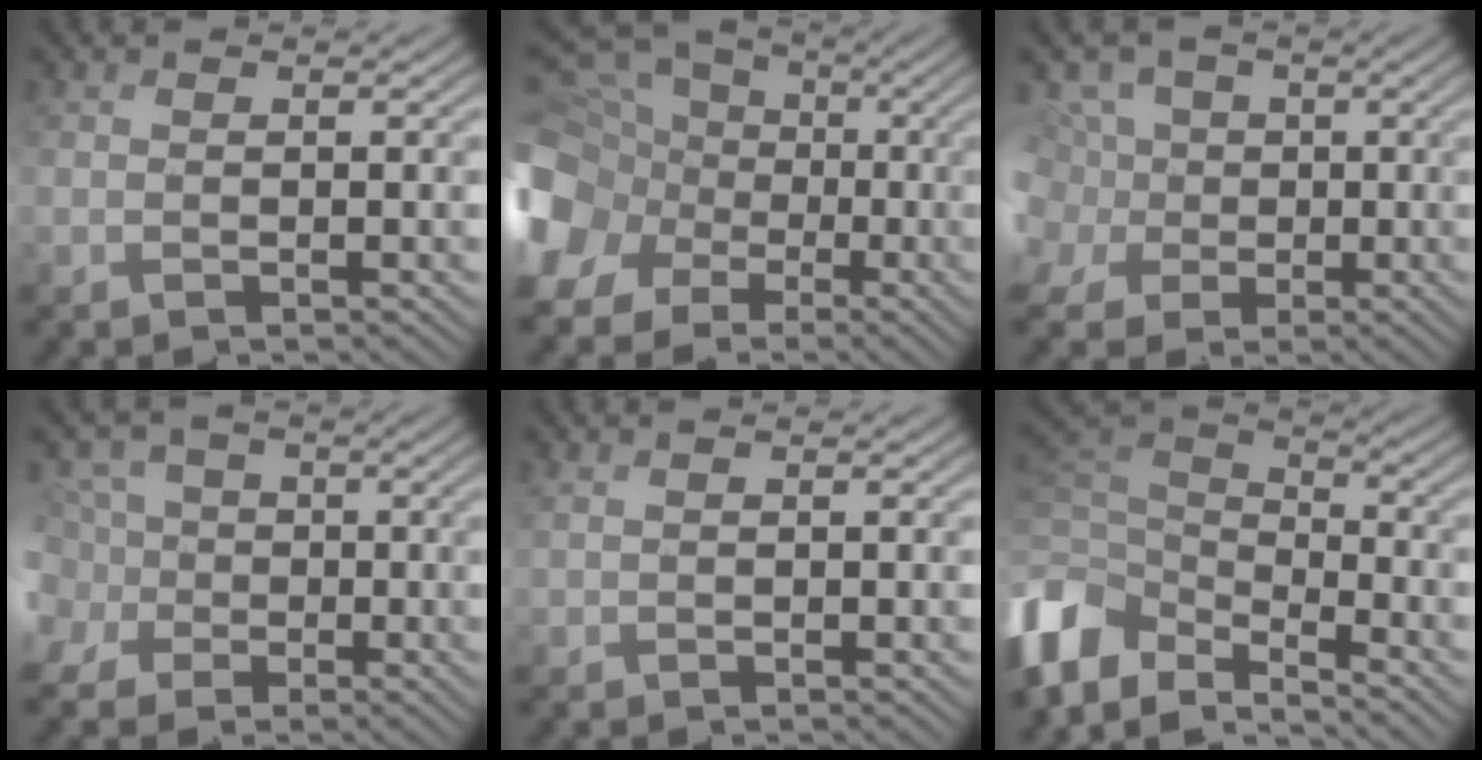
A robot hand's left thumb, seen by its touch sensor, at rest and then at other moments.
{"total": 18.6, "force": [-1.5, 16.9, 7.8], "torque": [-0.252, -0.011, -0.063]}
{"total": 9.3, "force": [0.0, 8.2, 4.5], "torque": [-0.142, 0.014, -0.032]}
{"total": 6.8, "force": [-0.2, 6.4, 2.4], "torque": [-0.077, 0.015, -0.039]}
{"total": 0.7, "force": [0.6, 0.3, 0.3], "torque": [-0.013, 0.000, 0.015]}
{"total": 10.3, "force": [-5.6, 6.5, 5.7], "torque": [-0.172, -0.009, -0.114]}